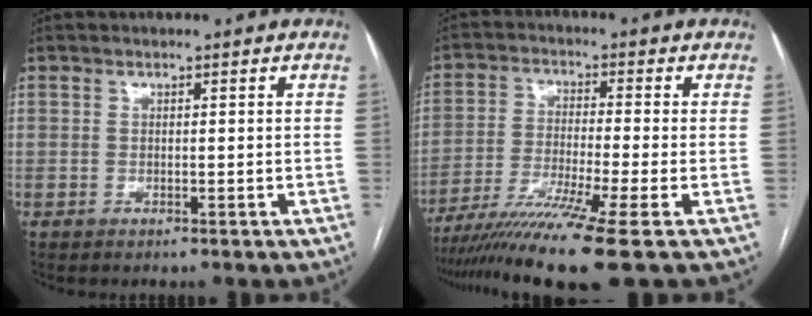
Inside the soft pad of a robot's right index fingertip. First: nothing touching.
{"total": 12.4, "force": [-8.9, -2.2, 8.4], "torque": [-0.150, -0.035, -0.150]}